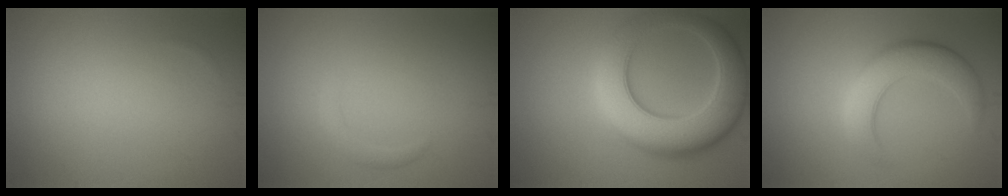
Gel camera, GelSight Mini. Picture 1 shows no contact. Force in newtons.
{"total": 1.1, "press": 1.1, "slide": 0.2}
{"total": 9.9, "press": 9.8, "slide": 0.5}
{"total": 5.6, "press": 5.6, "slide": 0.4}